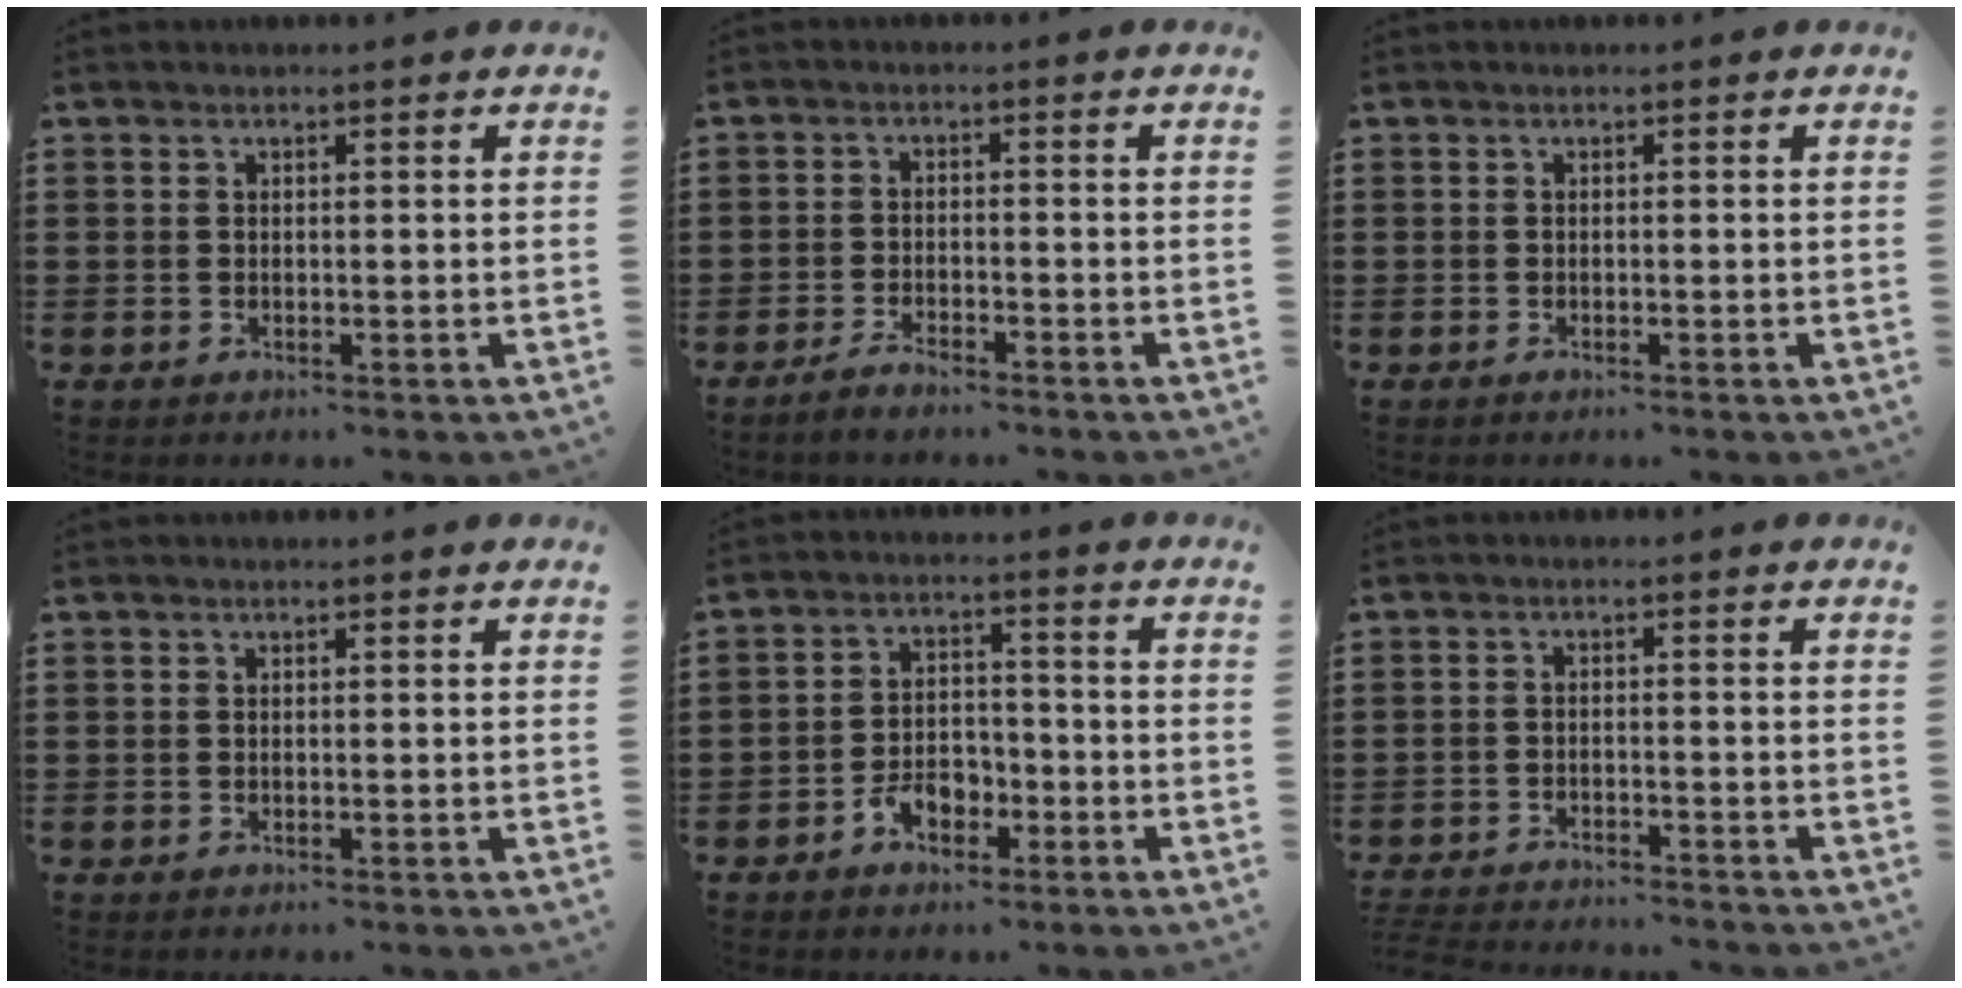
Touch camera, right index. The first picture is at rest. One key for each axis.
{"total": 2.1, "fx": -2.0, "fy": 0.3, "fz": 0.7, "tx": -0.013, "ty": 0.008, "tz": -0.039}
{"total": 0.0}
{"total": 0.0}
{"total": 4.9, "fx": -3.1, "fy": 2.8, "fz": 2.6, "tx": -0.053, "ty": 0.007, "tz": -0.058}
{"total": 3.2, "fx": -3.2, "fy": -0.2, "fz": 0.1, "tx": -0.003, "ty": -0.002, "tz": -0.069}